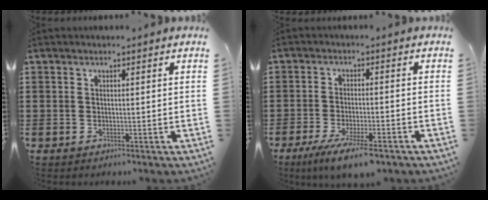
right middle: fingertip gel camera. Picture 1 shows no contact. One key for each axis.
{"total": 6.5, "fx": -4.6, "fy": 1.2, "fz": 4.4, "tx": -0.087, "ty": -0.013, "tz": -0.082}